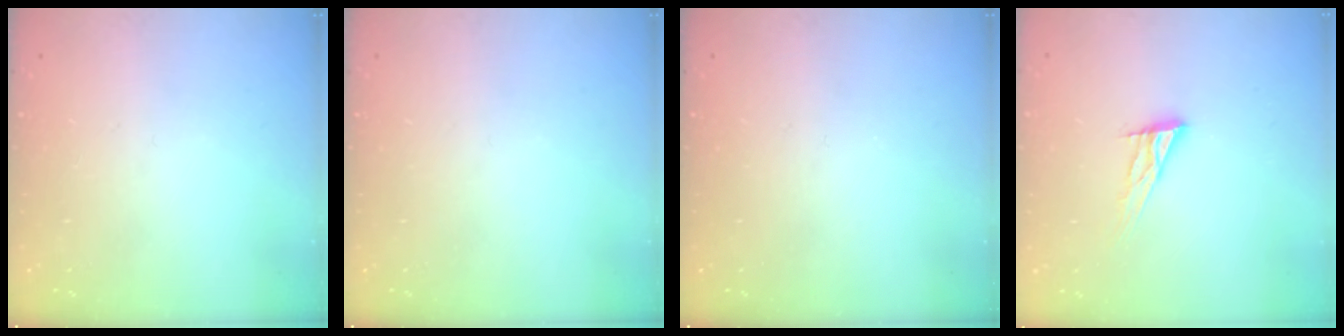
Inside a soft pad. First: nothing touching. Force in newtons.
{"total": 0.0}
{"total": 0.0}
{"total": 9.2, "press": 9.1, "slide": 0.7}